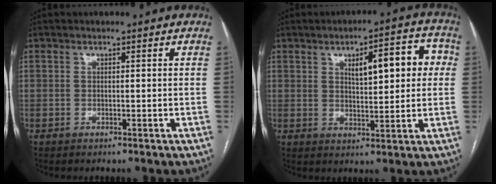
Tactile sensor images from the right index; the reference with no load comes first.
{"total": 9.5, "force": [2.4, 3.1, 8.6], "torque": [-0.114, 0.027, 0.034]}